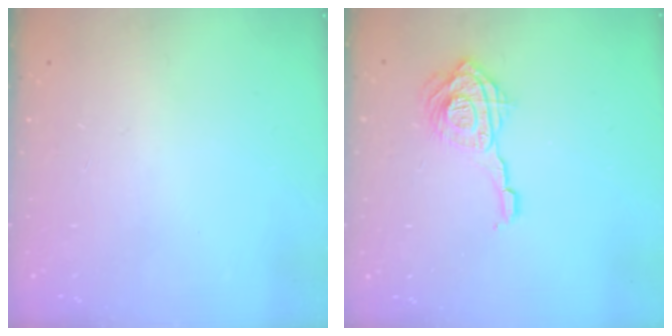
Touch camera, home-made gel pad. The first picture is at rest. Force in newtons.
{"total": 12.8, "press": 12.7, "slide": 1.4}